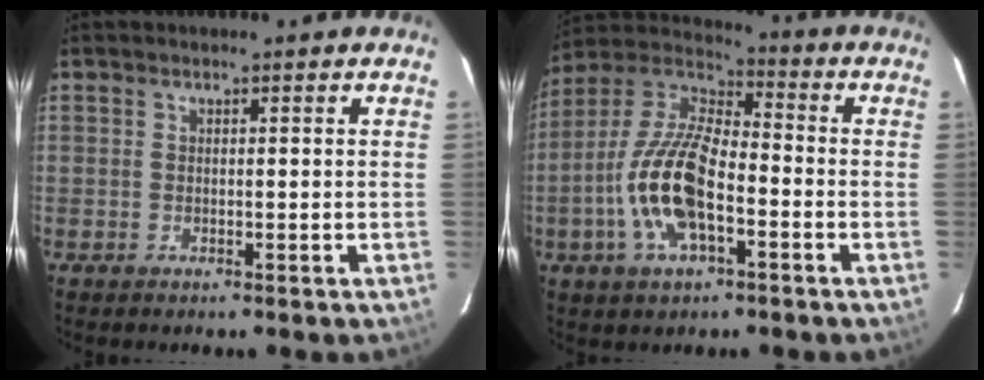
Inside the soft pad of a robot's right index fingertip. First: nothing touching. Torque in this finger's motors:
{"motor_torque": [2.14, 0.00, 0.53, 0.13]}